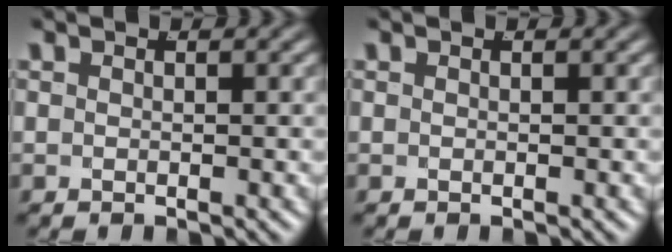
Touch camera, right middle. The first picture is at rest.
{"total": 0.0}